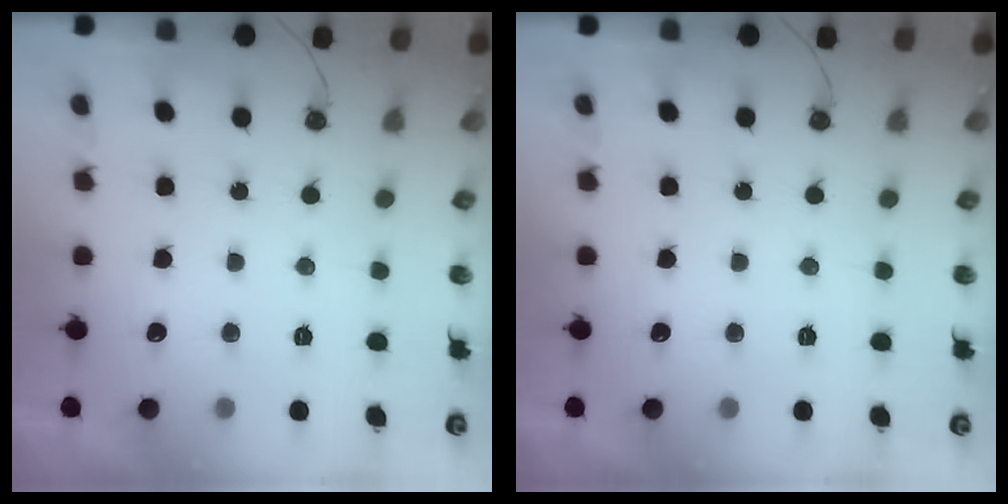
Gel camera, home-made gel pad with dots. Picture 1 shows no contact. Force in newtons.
{"total": 0.0}